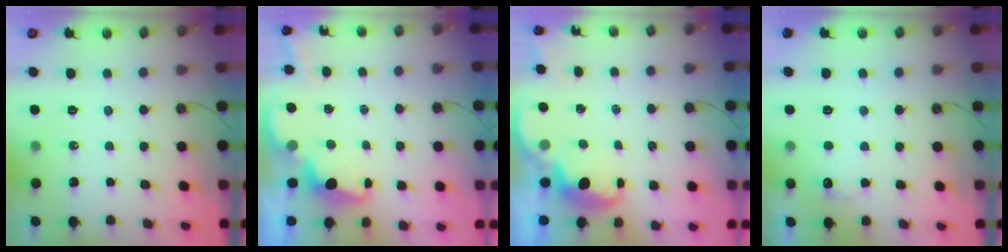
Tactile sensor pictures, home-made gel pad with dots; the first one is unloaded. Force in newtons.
{"total": 3.5, "press": 3.4, "slide": 0.7}
{"total": 2.7, "press": 2.6, "slide": 0.6}
{"total": 6.0, "press": 6.0, "slide": 0.6}